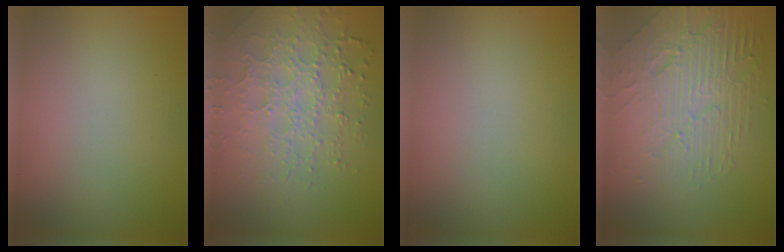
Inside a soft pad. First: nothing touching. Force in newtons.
{"total": 4.9, "press": 4.2, "slide": 2.4}
{"total": 0.0}
{"total": 5.6, "press": 4.4, "slide": 3.4}